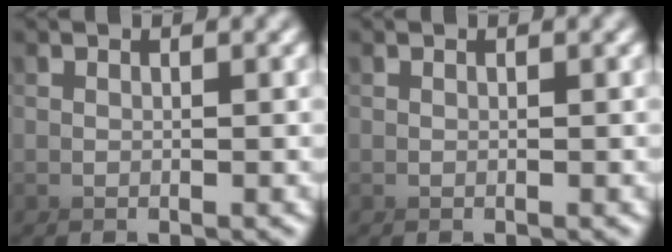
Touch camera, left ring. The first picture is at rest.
{"total": 0.0}